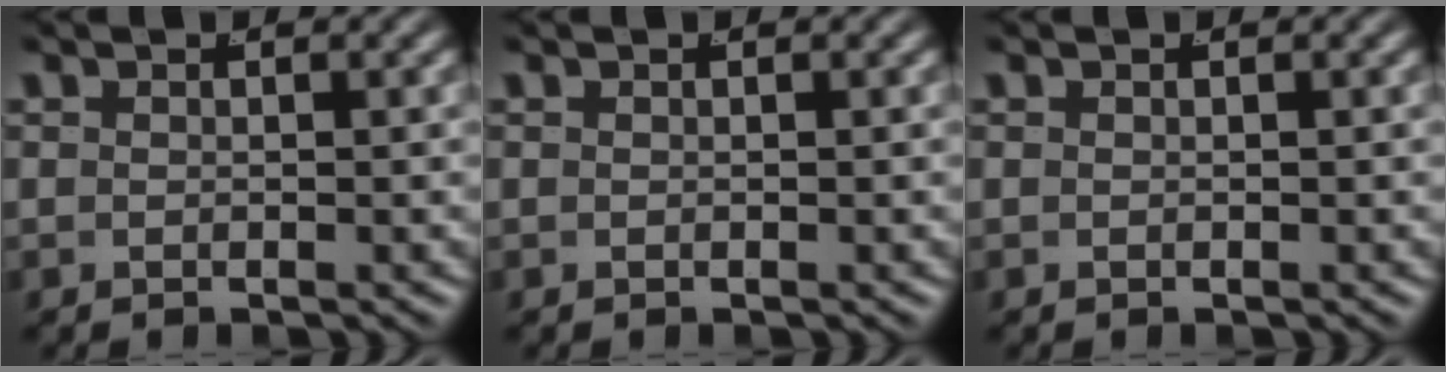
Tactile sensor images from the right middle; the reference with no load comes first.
{"total": 0.0}
{"total": 0.0}